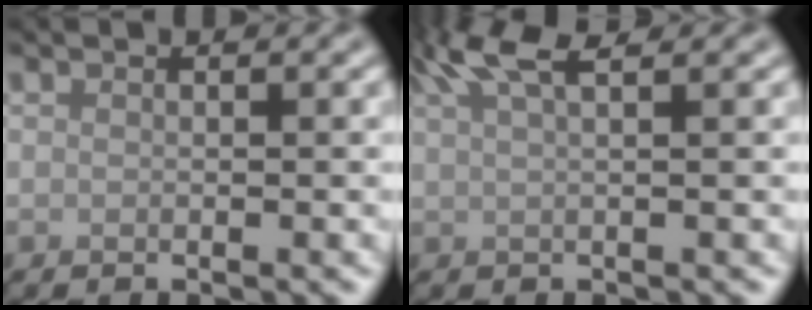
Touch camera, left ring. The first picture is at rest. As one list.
[{"total": 4.1, "force": [2.8, 1.0, 2.9], "torque": [-0.044, 0.015, 0.046]}]